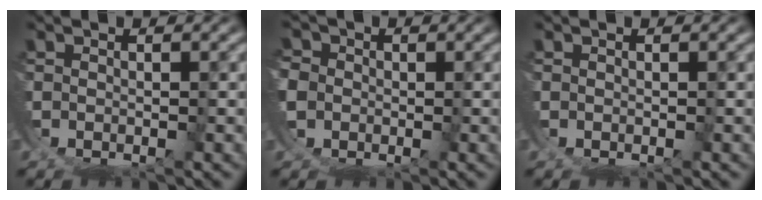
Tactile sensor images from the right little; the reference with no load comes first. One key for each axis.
{"total": 4.1, "fx": -0.3, "fy": 3.8, "fz": 1.6, "tx": -0.054, "ty": -0.017, "tz": -0.004}
{"total": 0.0}